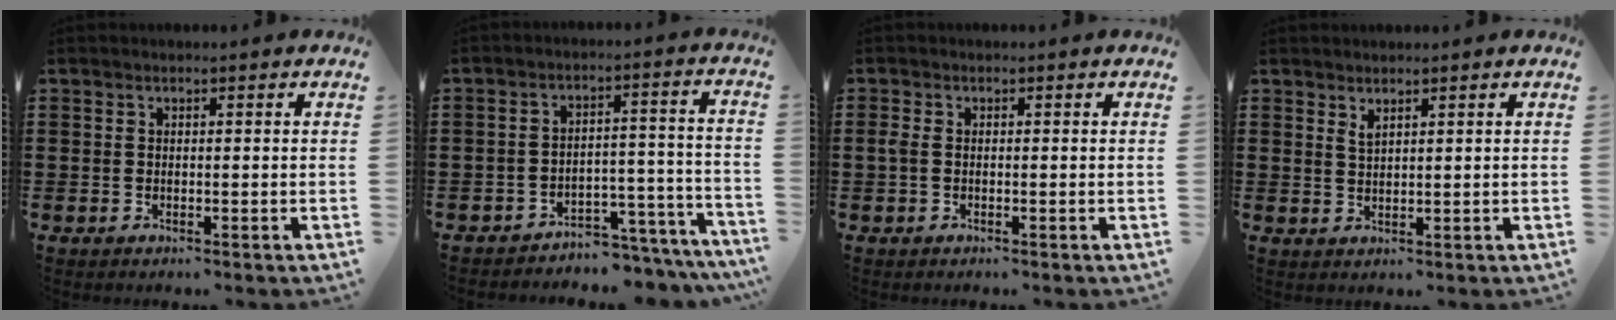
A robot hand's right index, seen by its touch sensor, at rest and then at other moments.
{"total": 4.2, "force": [-4.0, 0.8, 0.7], "torque": [-0.017, 0.007, -0.085]}
{"total": 1.3, "force": [-0.3, 0.7, 1.1], "torque": [-0.029, -0.001, -0.009]}
{"total": 1.5, "force": [1.2, 0.4, 0.8], "torque": [-0.017, 0.002, 0.022]}